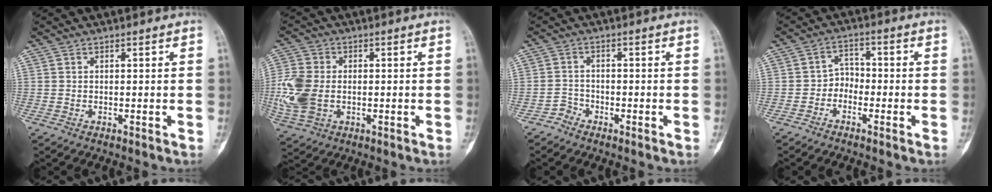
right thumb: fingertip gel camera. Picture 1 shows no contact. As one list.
[{"total": 10.8, "force": [-1.1, 7.4, 7.8], "torque": [-0.187, 0.002, -0.019]}, {"total": 2.1, "force": [-1.7, 1.2, -0.3], "torque": [0.012, 0.006, -0.036]}, {"total": 3.6, "force": [-1.9, 2.7, 1.3], "torque": [0.006, 0.023, -0.046]}]